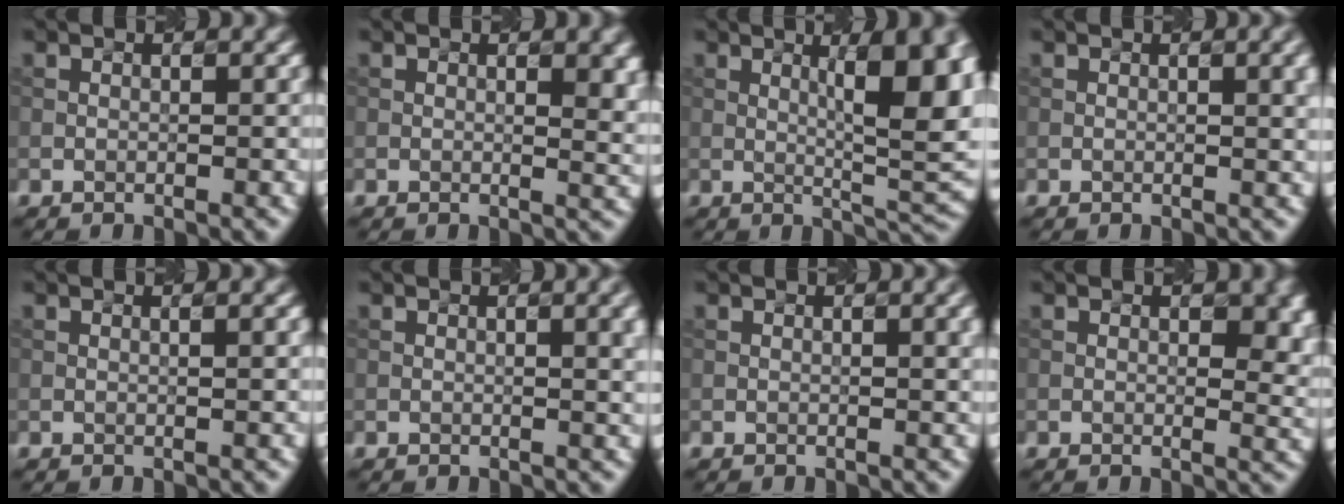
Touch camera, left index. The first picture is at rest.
{"total": 4.6, "force": [1.3, 2.0, 3.9], "torque": [-0.026, 0.006, 0.024]}
{"total": 10.3, "force": [2.0, 3.0, 9.7], "torque": [-0.116, 0.004, 0.037]}
{"total": 3.7, "force": [1.0, 1.4, 3.3], "torque": [-0.027, 0.012, 0.012]}
{"total": 1.4, "force": [0.3, 0.5, 1.3], "torque": [-0.017, 0.003, -0.001]}
{"total": 4.0, "force": [1.0, 1.5, 3.6], "torque": [-0.028, 0.013, 0.013]}
{"total": 2.9, "force": [0.9, 1.0, 2.5], "torque": [-0.021, 0.006, 0.010]}
{"total": 3.9, "force": [1.2, 1.8, 3.3], "torque": [-0.033, -0.004, 0.026]}